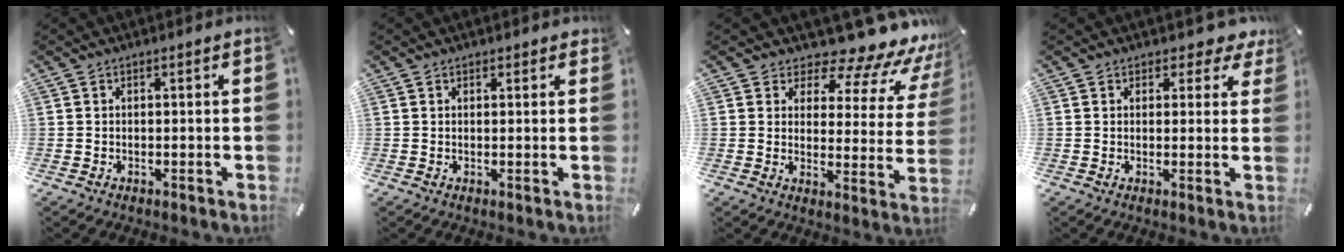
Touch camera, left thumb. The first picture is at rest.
{"total": 1.0, "force": [0.8, 0.7, 0.1], "torque": [0.006, -0.003, 0.013]}
{"total": 12.8, "force": [10.4, 4.7, 5.7], "torque": [-0.070, -0.096, 0.172]}
{"total": 3.5, "force": [2.2, 2.4, 1.2], "torque": [0.001, -0.014, 0.032]}